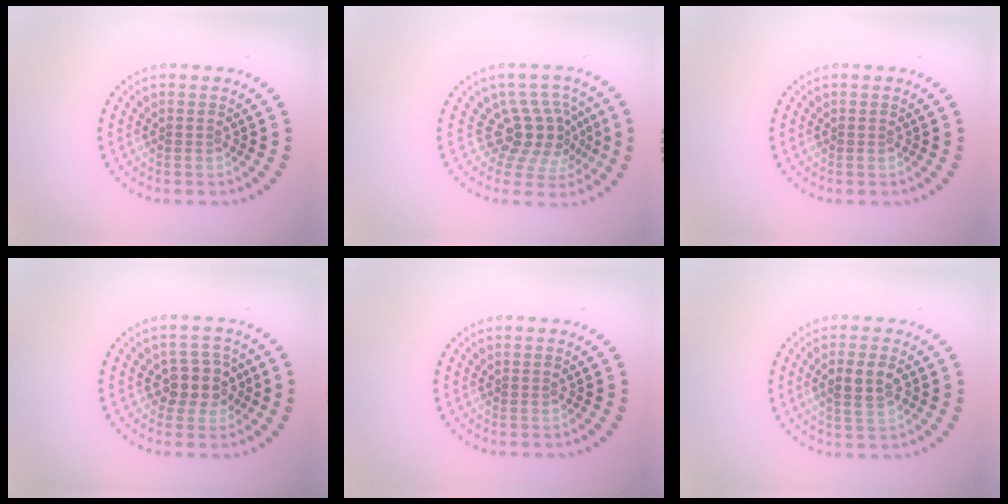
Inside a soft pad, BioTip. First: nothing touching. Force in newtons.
{"total": 4.2, "press": 3.0, "slide": 2.9}
{"total": 0.0}
{"total": 2.9, "press": 2.5, "slide": 1.4}
{"total": 0.0}
{"total": 2.8, "press": 2.8, "slide": 0.4}